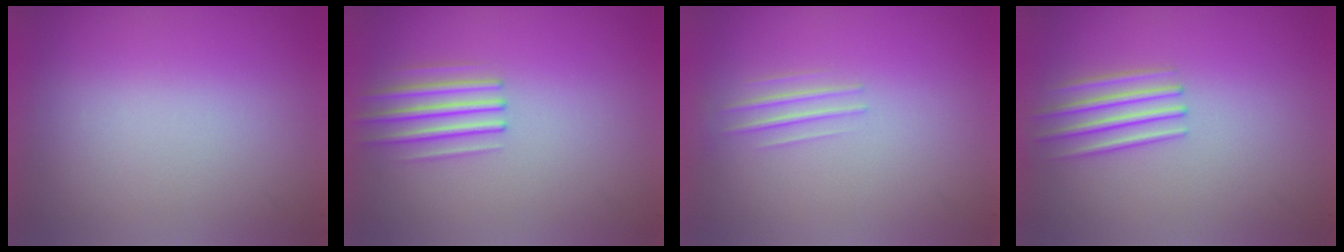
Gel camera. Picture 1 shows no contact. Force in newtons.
{"total": 2.3}
{"total": 1.3}
{"total": 2.1}